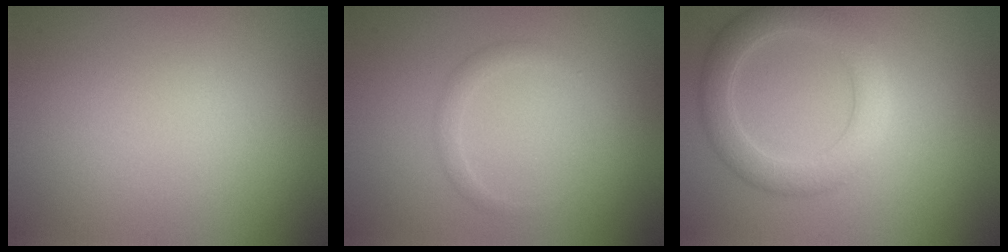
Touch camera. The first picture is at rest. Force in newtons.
{"total": 1.3, "press": 1.3, "slide": 0.0}
{"total": 4.3, "press": 4.2, "slide": 0.1}